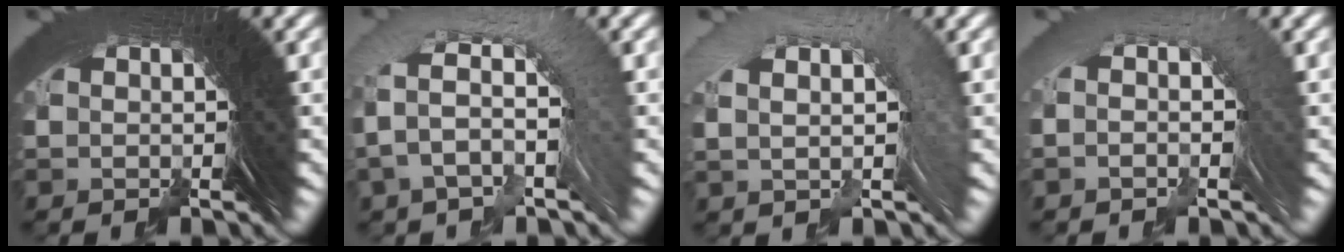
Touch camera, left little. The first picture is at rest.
{"total": 4.4, "force": [0.1, 2.3, 3.8], "torque": [-0.064, 0.015, -0.001]}
{"total": 4.4, "force": [1.3, 1.8, 3.9], "torque": [-0.047, 0.035, 0.014]}
{"total": 2.1, "force": [-0.2, 0.4, 2.0], "torque": [-0.011, 0.018, -0.012]}